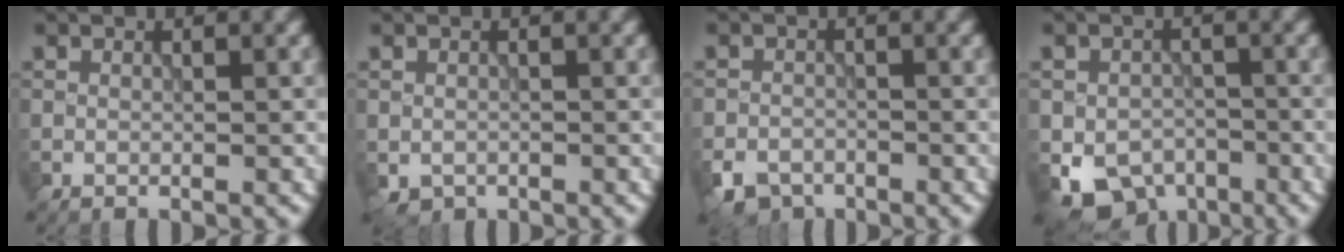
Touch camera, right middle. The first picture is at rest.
{"total": 1.3, "force": [-0.8, 1.0, 0.5], "torque": [-0.009, -0.006, -0.015]}
{"total": 3.8, "force": [-2.7, 2.2, 1.4], "torque": [-0.026, -0.006, -0.057]}
{"total": 6.1, "force": [-3.1, 4.4, 3.0], "torque": [-0.047, -0.019, -0.047]}